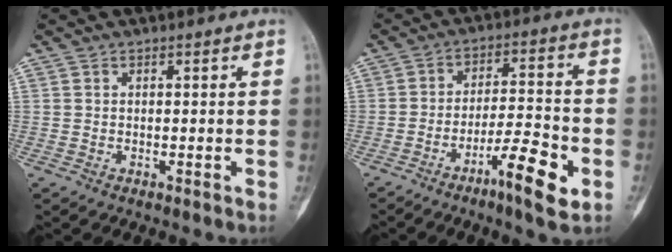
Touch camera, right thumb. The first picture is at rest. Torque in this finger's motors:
{"motor_torque": [-0.41, 0.19, 0.35, 0.26, 0.01]}